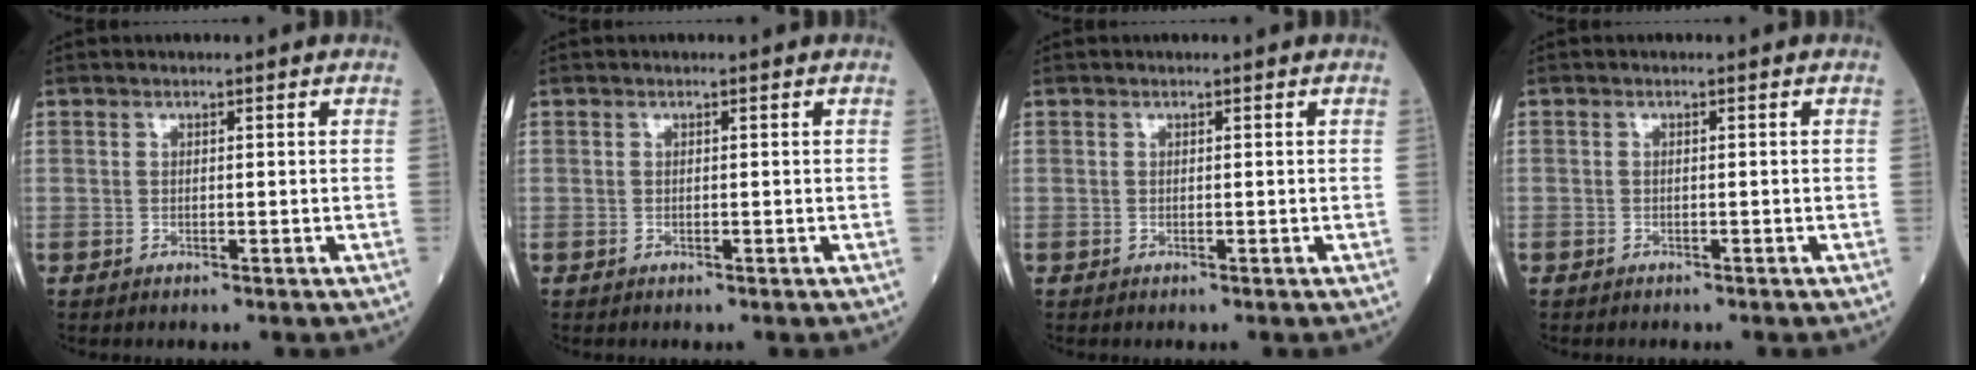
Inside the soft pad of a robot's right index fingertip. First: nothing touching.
{"total": 0.0}
{"total": 0.0}
{"total": 0.7, "force": [-0.6, 0.4, 0.0], "torque": [-0.006, 0.003, -0.012]}